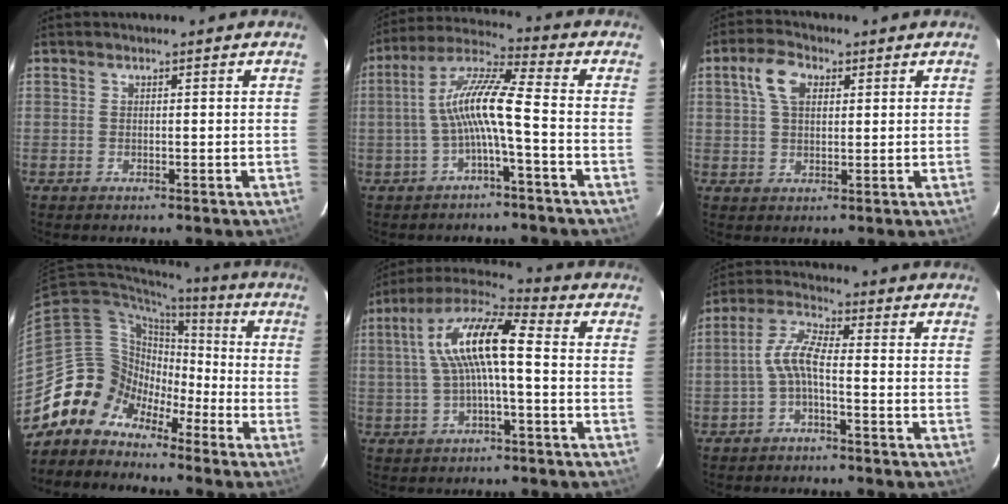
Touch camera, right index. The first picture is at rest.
{"total": 9.6, "force": [-2.4, 0.4, 9.3], "torque": [-0.200, 0.020, -0.045]}
{"total": 5.9, "force": [2.1, 3.6, 4.2], "torque": [-0.083, 0.020, 0.040]}
{"total": 9.7, "force": [-6.4, 7.2, 0.2], "torque": [-0.009, 0.047, -0.133]}
{"total": 12.8, "force": [0.7, 2.9, 12.4], "torque": [-0.238, 0.025, 0.006]}
{"total": 5.3, "force": [-1.8, 1.1, 4.8], "torque": [-0.112, 0.014, -0.038]}